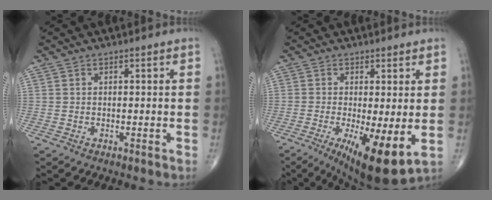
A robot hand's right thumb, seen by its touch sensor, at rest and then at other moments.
{"total": 11.6, "force": [-2.6, 3.2, 10.8], "torque": [-0.173, -0.026, -0.033]}